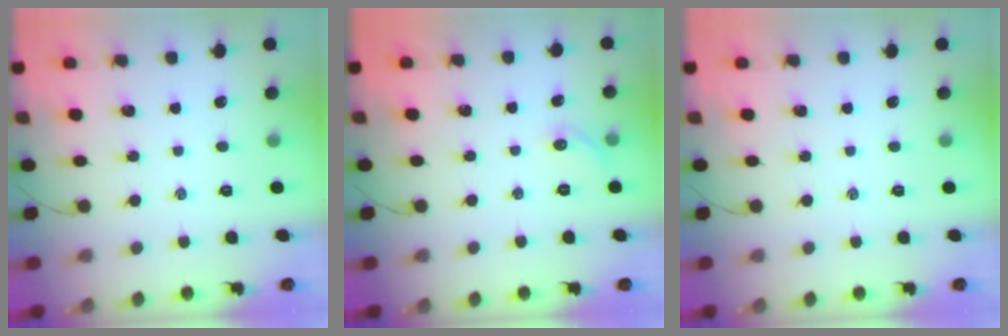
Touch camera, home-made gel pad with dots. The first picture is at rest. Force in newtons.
{"total": 4.9, "press": 4.7, "slide": 1.3}
{"total": 0.0}